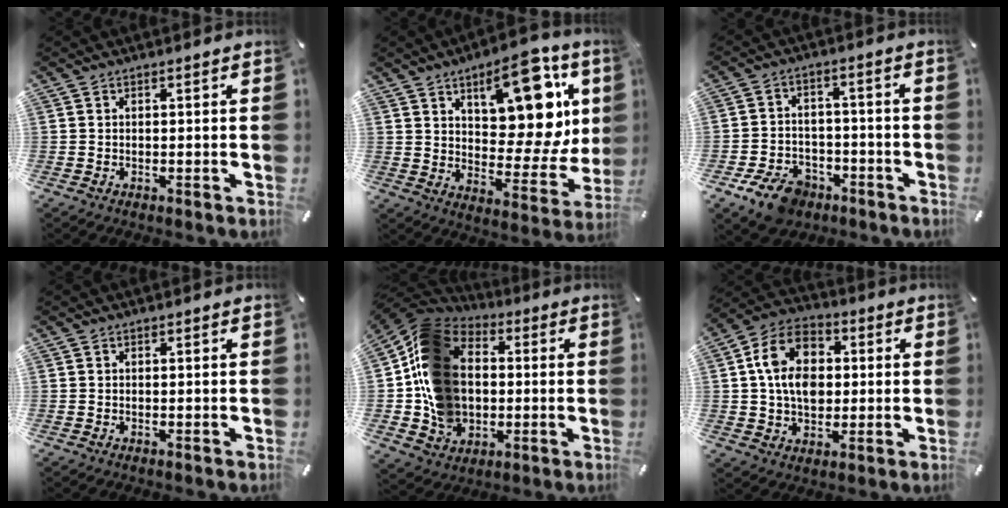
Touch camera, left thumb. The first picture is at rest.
{"total": 18.6, "force": [9.6, 9.2, 13.0], "torque": [-0.173, -0.061, 0.161]}
{"total": 9.3, "force": [-5.7, 6.1, 4.1], "torque": [-0.079, 0.040, -0.099]}
{"total": 0.0}
{"total": 17.5, "force": [-0.2, 14.6, 9.6], "torque": [-0.194, 0.011, 0.002]}
{"total": 12.9, "force": [1.7, 10.2, 7.7], "torque": [-0.137, 0.017, 0.034]}